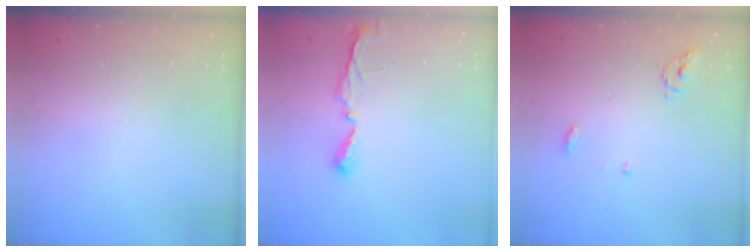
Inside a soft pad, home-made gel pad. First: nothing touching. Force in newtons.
{"total": 5.8, "press": 5.8, "slide": 0.3}
{"total": 4.8, "press": 4.8, "slide": 0.4}